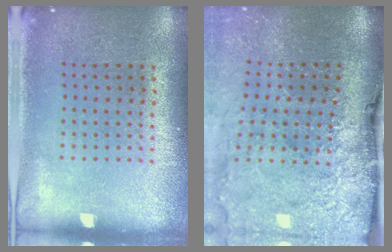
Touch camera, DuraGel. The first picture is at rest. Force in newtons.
{"total": 4.8, "press": 3.7, "slide": 3.0}